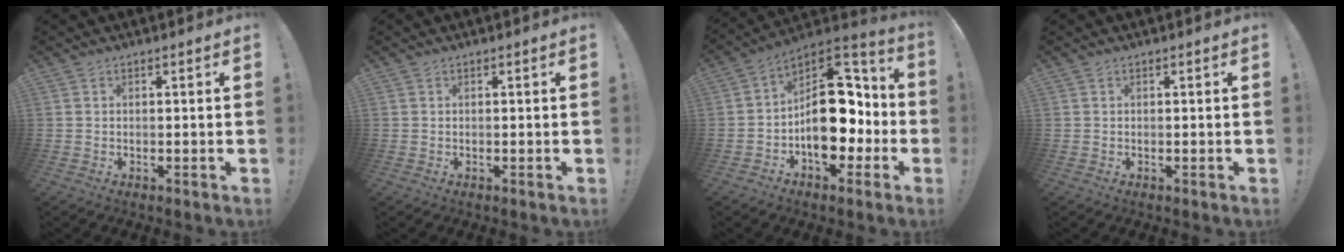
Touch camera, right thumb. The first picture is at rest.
{"total": 0.0}
{"total": 19.2, "force": [-2.4, 12.8, 14.2], "torque": [-0.193, 0.021, -0.025]}
{"total": 0.0}